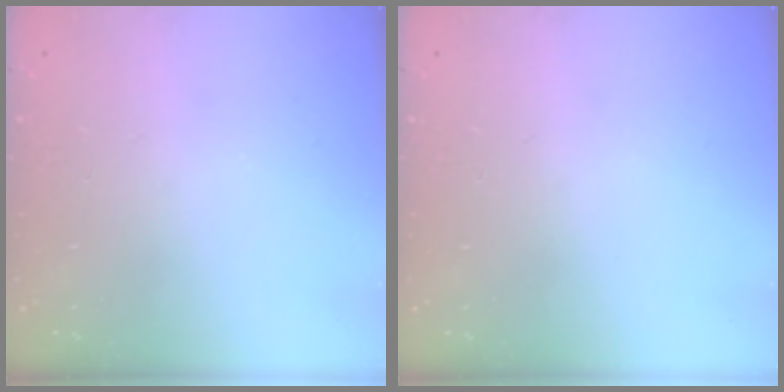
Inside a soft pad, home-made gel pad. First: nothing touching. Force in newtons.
{"total": 0.0}